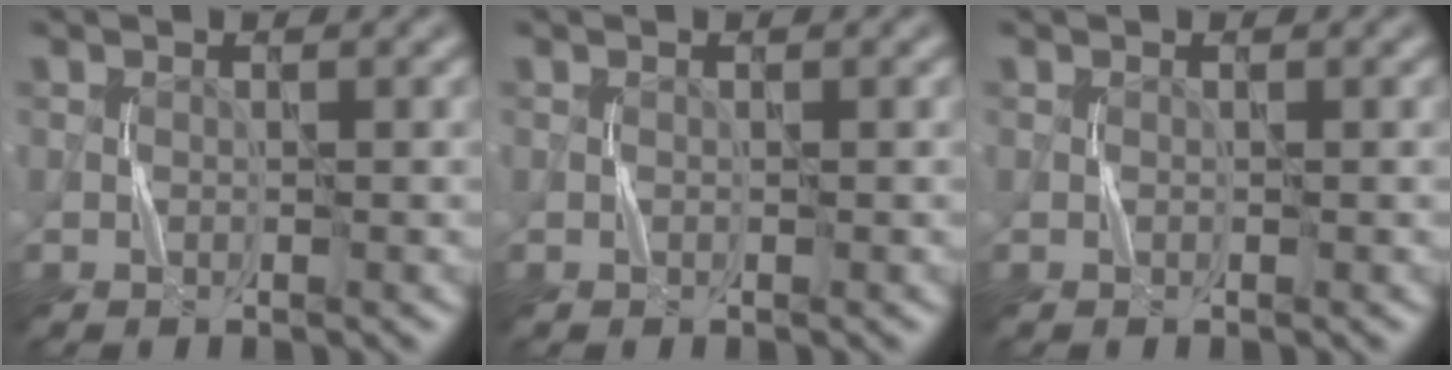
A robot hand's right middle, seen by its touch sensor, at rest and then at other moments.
{"total": 0.0}
{"total": 0.0}